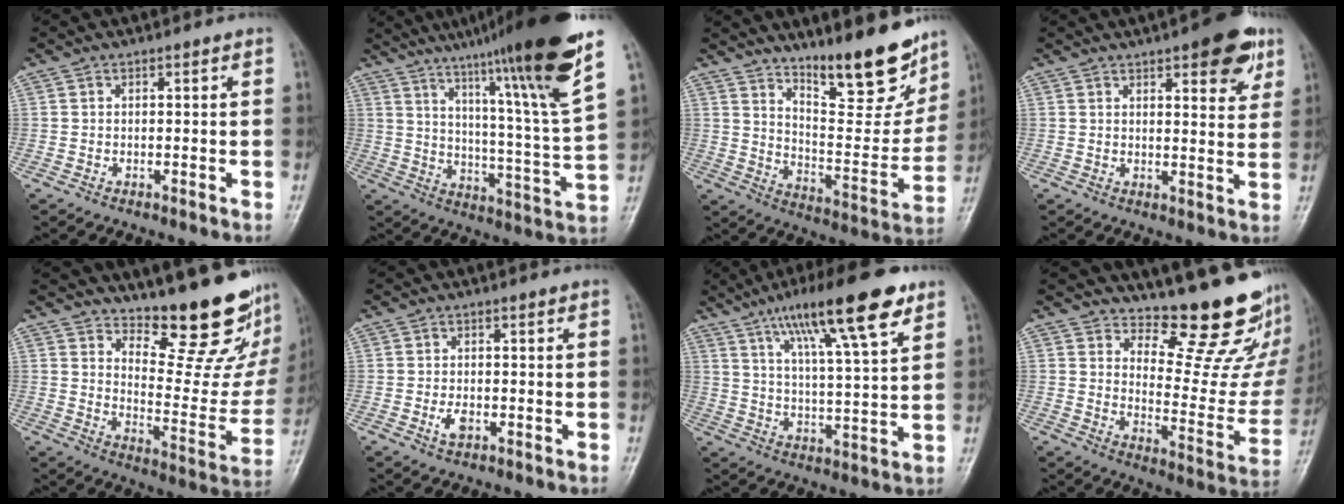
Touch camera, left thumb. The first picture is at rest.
{"total": 23.8, "force": [15.8, 0.7, 17.8], "torque": [-0.250, -0.068, 0.235]}
{"total": 19.1, "force": [14.1, 5.5, 11.7], "torque": [-0.124, -0.102, 0.224]}
{"total": 10.2, "force": [5.7, 3.5, 7.7], "torque": [-0.069, -0.022, 0.070]}
{"total": 19.1, "force": [15.8, 5.3, 9.3], "torque": [-0.078, -0.145, 0.214]}
{"total": 2.6, "force": [-0.9, 1.5, 1.9], "torque": [-0.034, 0.000, -0.017]}
{"total": 18.2, "force": [10.5, 4.0, 14.4], "torque": [-0.215, -0.026, 0.173]}
{"total": 17.1, "force": [15.1, 4.5, 6.8], "torque": [-0.038, -0.163, 0.196]}